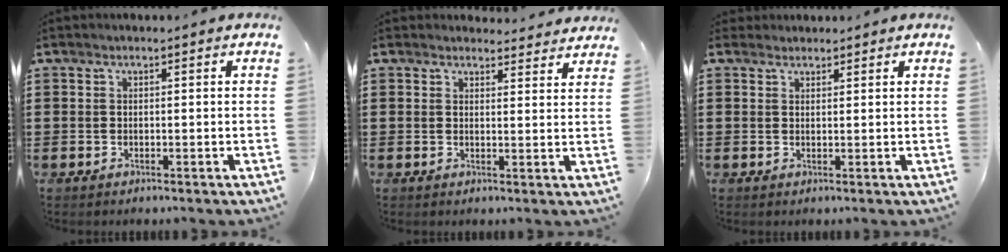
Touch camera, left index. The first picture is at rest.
{"total": 2.8, "force": [2.7, 0.5, 0.3], "torque": [-0.005, -0.010, 0.049]}
{"total": 1.6, "force": [1.5, 0.6, 0.0], "torque": [-0.004, 0.003, 0.030]}